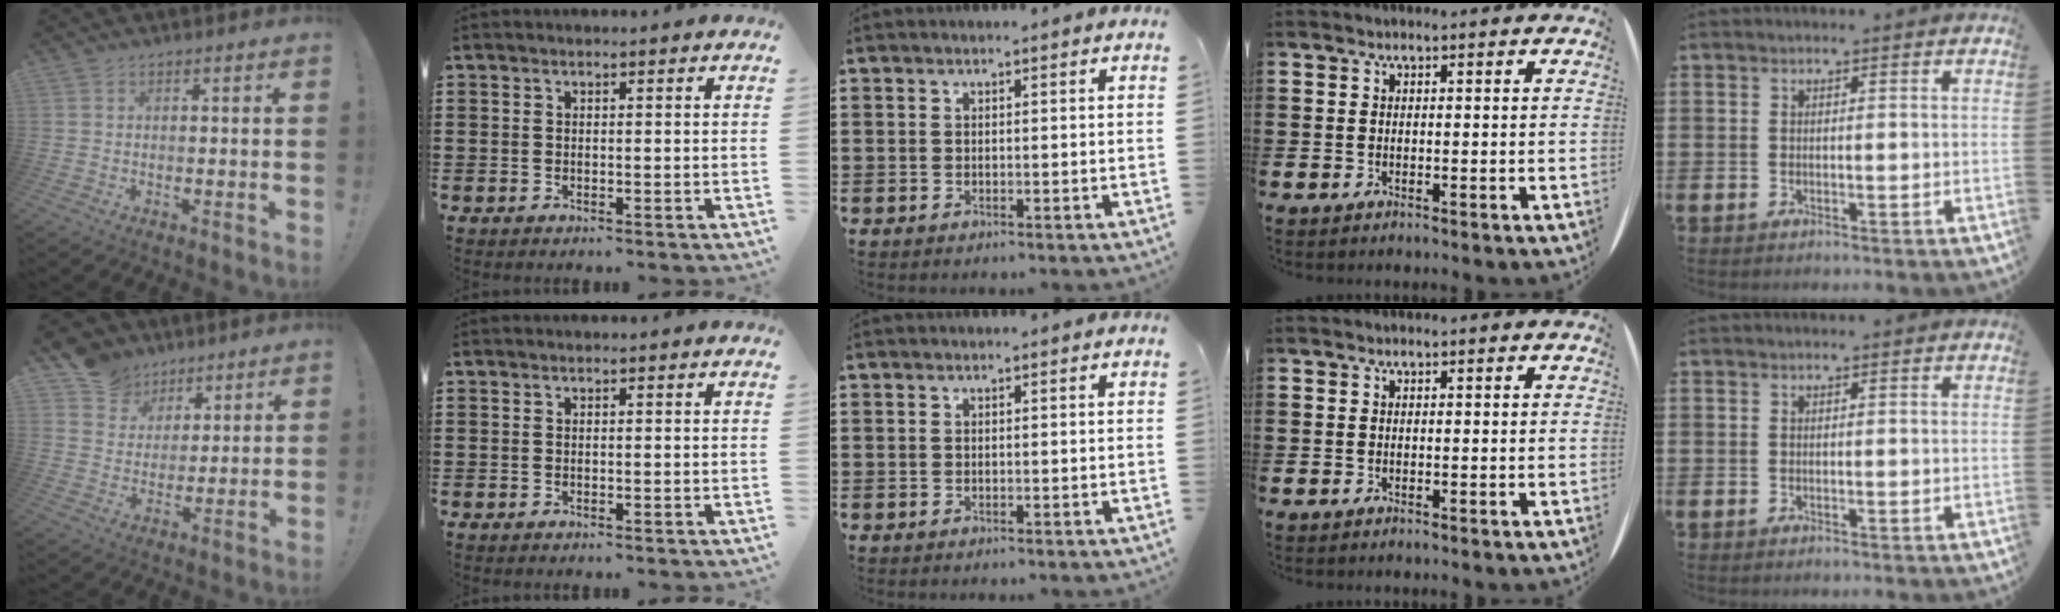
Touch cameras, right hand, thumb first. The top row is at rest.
{"thumb": {"total": 10.2, "force": [6.7, 7.5, 1.5], "torque": [-0.034, -0.046, 0.137]}}